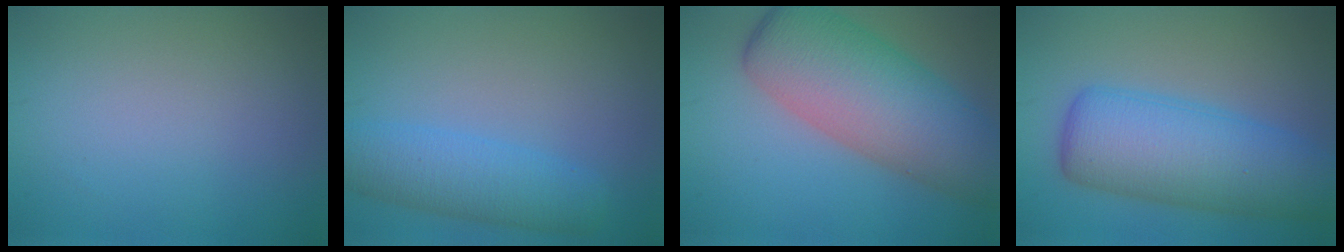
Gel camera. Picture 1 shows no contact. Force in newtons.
{"total": 4.9, "press": 4.8, "slide": 0.3}
{"total": 10.3, "press": 10.3, "slide": 0.4}
{"total": 9.2, "press": 9.2, "slide": 0.4}